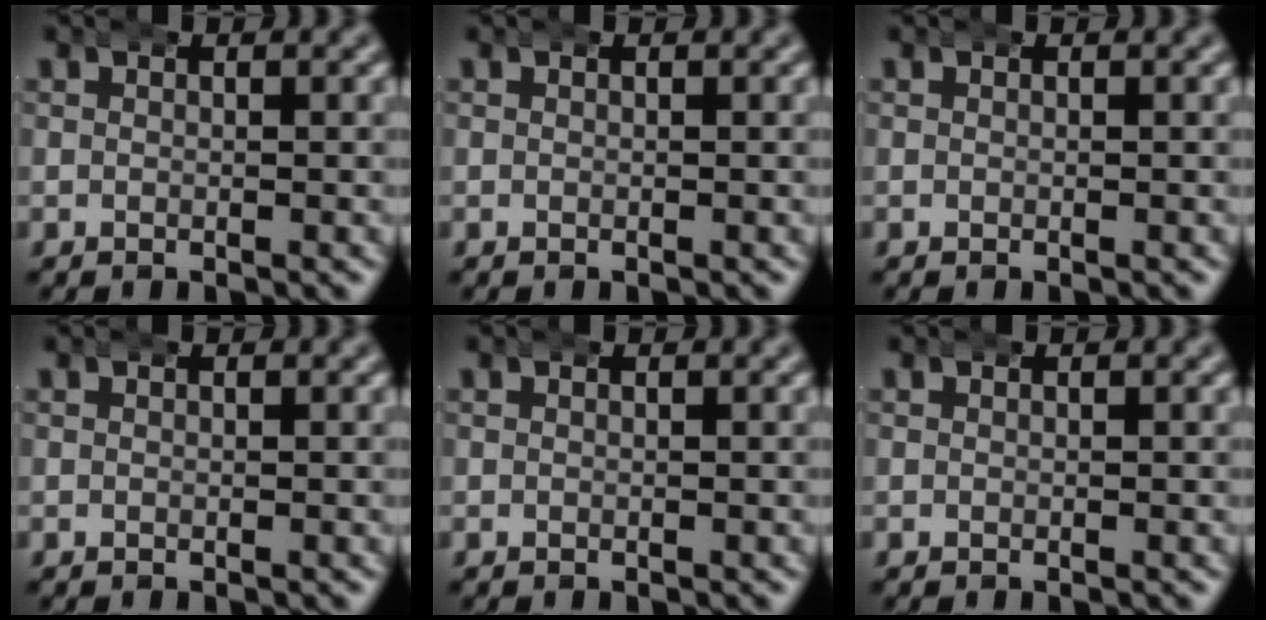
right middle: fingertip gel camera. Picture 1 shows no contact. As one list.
[{"total": 0.0}, {"total": 0.0}, {"total": 0.0}, {"total": 0.0}, {"total": 0.0}]